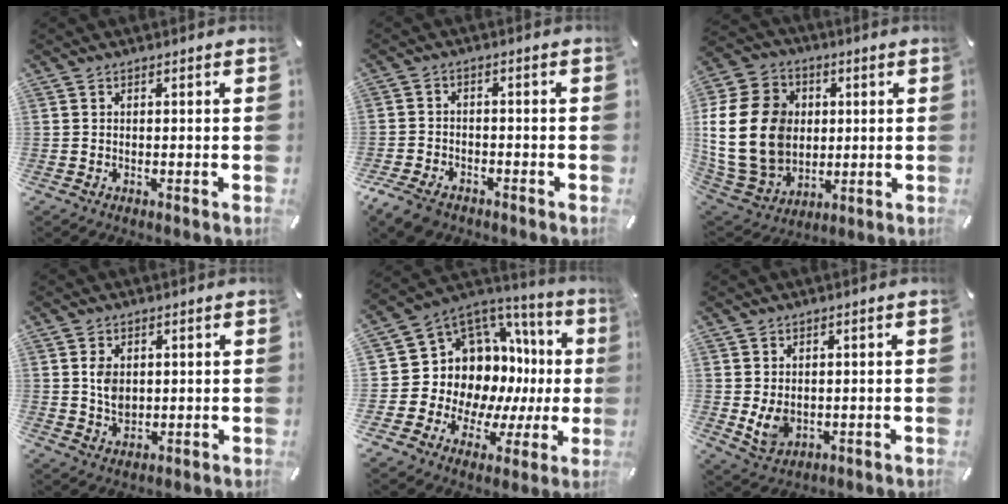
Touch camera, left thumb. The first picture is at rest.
{"total": 5.2, "force": [-3.7, 3.0, 2.0], "torque": [-0.055, 0.013, -0.074]}
{"total": 21.6, "force": [1.2, 17.7, 12.3], "torque": [-0.258, 0.004, 0.026]}
{"total": 5.0, "force": [1.1, 3.8, 3.1], "torque": [-0.064, 0.000, 0.018]}
{"total": 12.1, "force": [2.9, 10.4, 5.4], "torque": [-0.081, -0.074, 0.067]}
{"total": 5.1, "force": [0.8, 4.1, 3.0], "torque": [-0.059, -0.009, 0.013]}